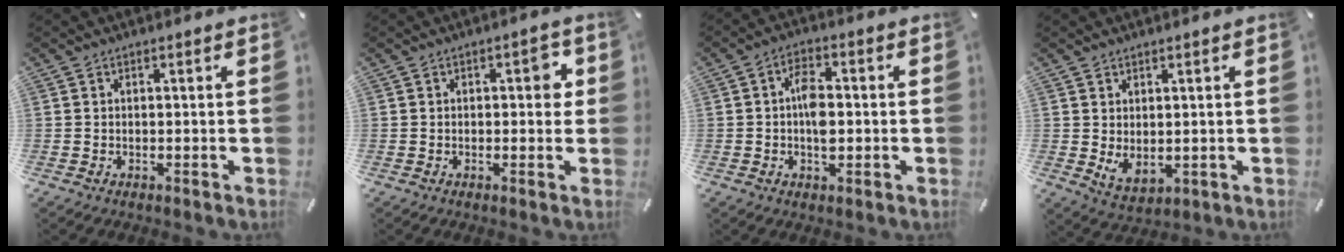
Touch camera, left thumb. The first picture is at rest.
{"total": 3.3, "force": [0.3, 1.7, 2.8], "torque": [-0.032, 0.001, -0.003]}
{"total": 6.4, "force": [-0.4, 3.5, 5.3], "torque": [-0.102, 0.003, -0.010]}
{"total": 4.3, "force": [1.6, 3.2, 2.3], "torque": [-0.036, -0.010, 0.030]}